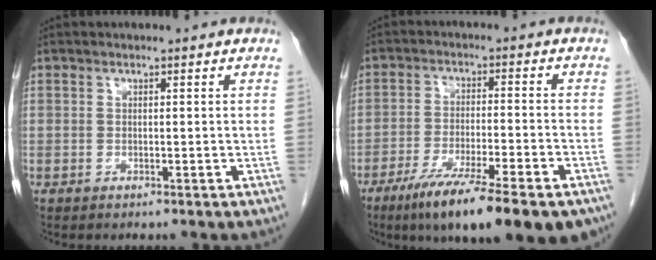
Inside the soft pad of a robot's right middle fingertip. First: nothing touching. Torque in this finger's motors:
{"motor_torque": [1.10, -1.04, 0.23, 0.12]}